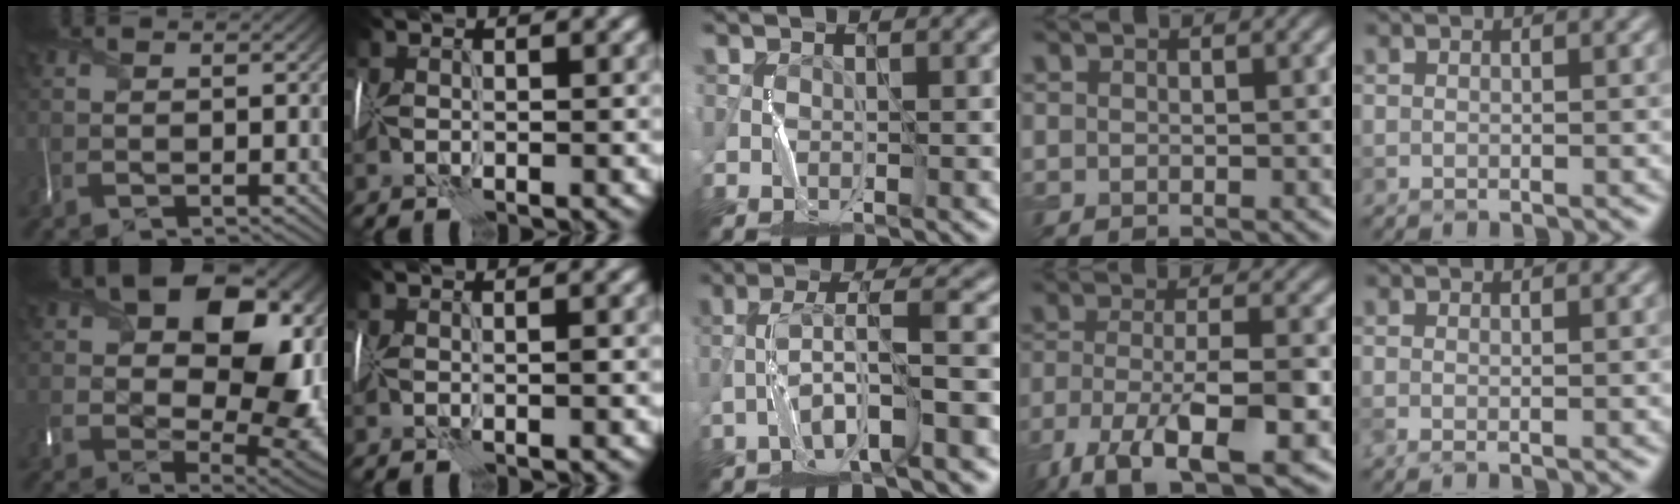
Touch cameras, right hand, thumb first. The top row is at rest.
{"thumb": {"total": 16.2, "force": [3.8, 10.3, 11.9], "torque": [-0.178, -0.012, 0.075]}, "index": {"total": 0.6, "force": [0.2, -0.3, 0.5], "torque": [-0.007, 0.001, 0.003]}, "middle": {"total": 6.0, "force": [-2.5, 0.8, 5.4], "torque": [-0.103, 0.020, -0.050]}, "ring": {"total": 9.4, "force": [-5.0, 2.8, 7.5], "torque": [-0.136, -0.008, -0.094]}, "little": {"total": 0.8, "force": [-0.3, 0.1, 0.8], "torque": [-0.017, -0.007, -0.011]}}